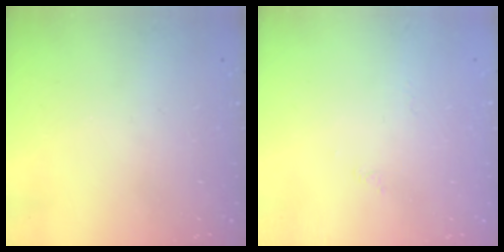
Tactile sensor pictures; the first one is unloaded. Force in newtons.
{"total": 1.7, "press": 1.6, "slide": 0.4}